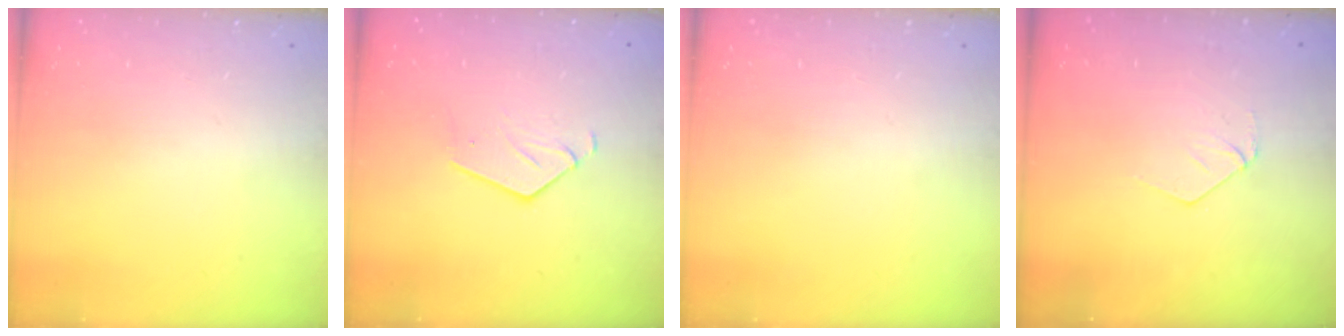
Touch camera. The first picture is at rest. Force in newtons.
{"total": 3.0, "press": 3.0, "slide": 0.2}
{"total": 0.0}
{"total": 3.8, "press": 3.8, "slide": 0.3}